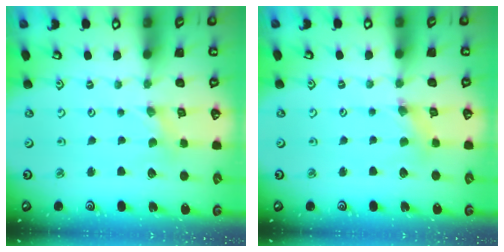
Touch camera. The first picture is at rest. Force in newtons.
{"total": 2.3, "press": 2.3, "slide": 0.4}